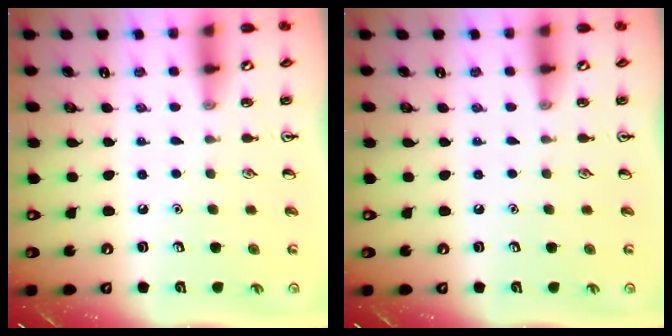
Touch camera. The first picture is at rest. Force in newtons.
{"total": 0.0}